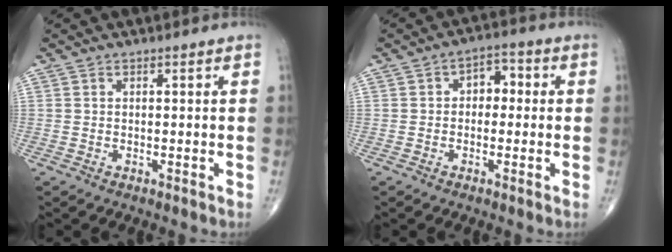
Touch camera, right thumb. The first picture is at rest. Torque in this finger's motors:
{"motor_torque": [-0.02, 0.01, 0.34, 0.13, 0.01]}